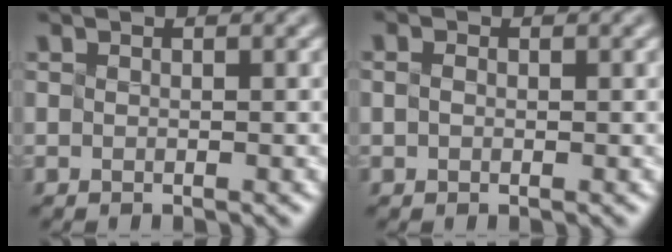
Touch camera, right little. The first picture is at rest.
{"total": 0.7, "force": [-0.6, -0.1, -0.3], "torque": [-0.001, 0.002, -0.002]}